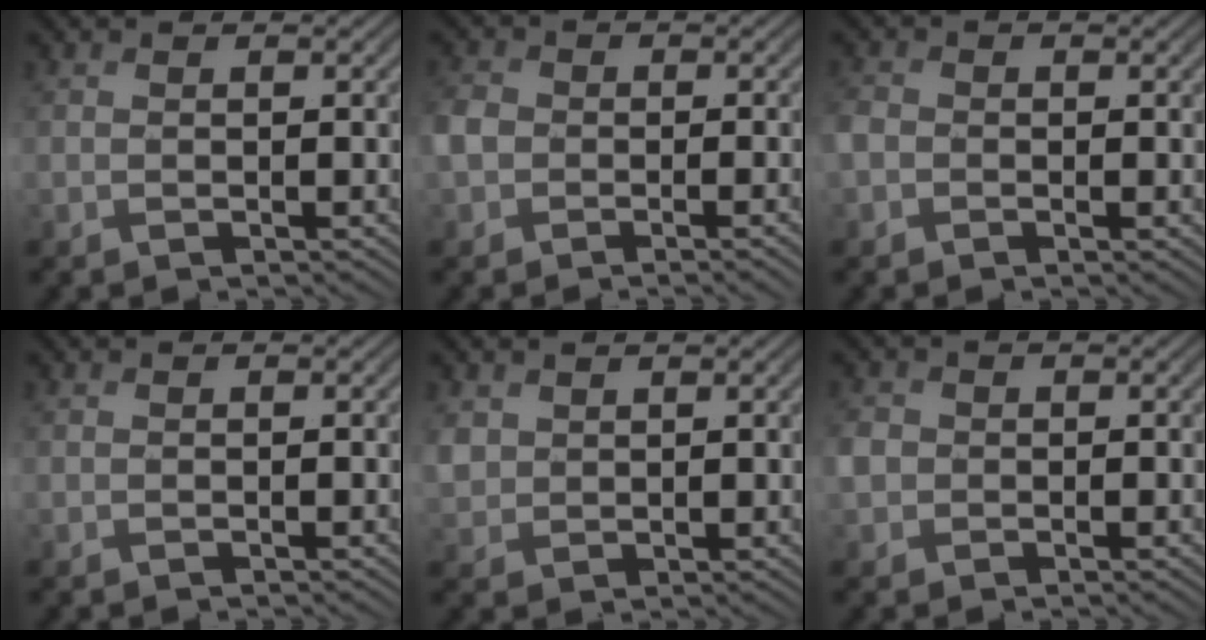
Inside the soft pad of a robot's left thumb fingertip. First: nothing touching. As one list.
[{"total": 3.9, "force": [-1.5, 2.5, 2.5], "torque": [-0.044, 0.000, -0.038]}, {"total": 2.4, "force": [-0.6, 2.0, 1.3], "torque": [-0.030, -0.001, -0.020]}, {"total": 0.0}, {"total": 2.5, "force": [1.5, 1.9, 0.8], "torque": [-0.029, 0.000, 0.034]}, {"total": 2.2, "force": [-0.2, 2.0, 0.9], "torque": [-0.023, 0.001, -0.010]}]